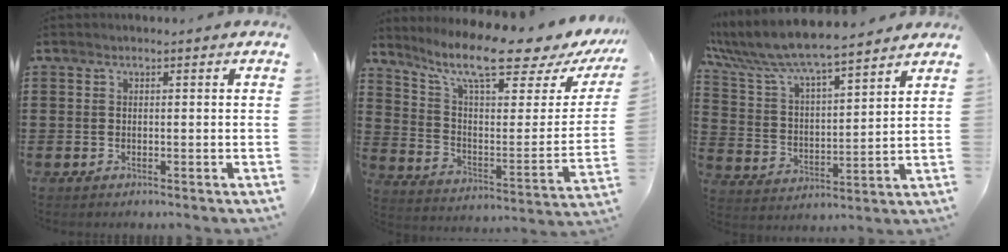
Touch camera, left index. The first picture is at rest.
{"total": 11.6, "force": [8.8, 1.5, 7.4], "torque": [-0.155, -0.061, 0.142]}
{"total": 7.6, "force": [7.0, 0.9, 2.8], "torque": [-0.088, -0.040, 0.118]}